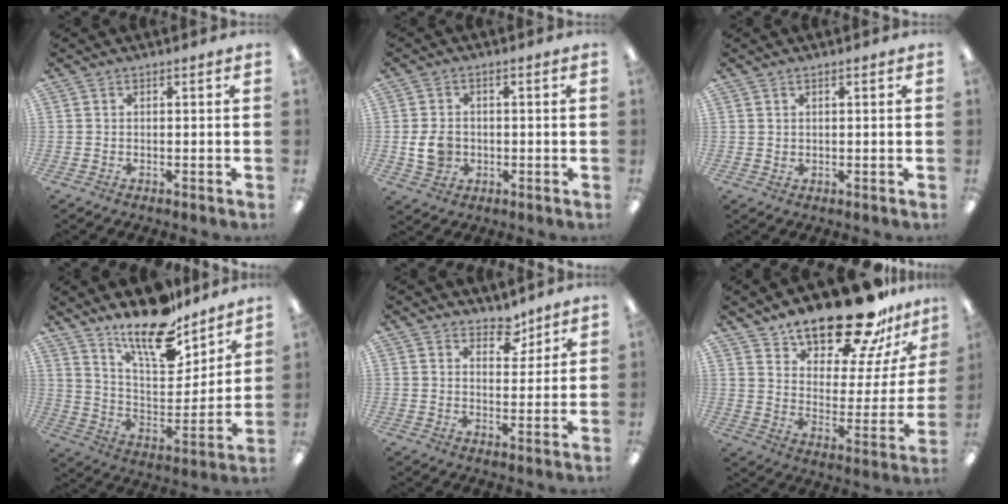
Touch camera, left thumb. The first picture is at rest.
{"total": 5.7, "force": [-0.7, 4.7, 3.1], "torque": [-0.062, 0.003, -0.014]}
{"total": 0.9, "force": [0.6, 0.5, 0.3], "torque": [-0.007, 0.001, 0.012]}
{"total": 16.5, "force": [13.8, 5.3, 7.4], "torque": [-0.135, -0.099, 0.242]}
{"total": 5.7, "force": [4.5, 3.0, 1.8], "torque": [-0.009, -0.029, 0.076]}
{"total": 21.2, "force": [17.8, 6.8, 9.2], "torque": [-0.138, -0.133, 0.301]}